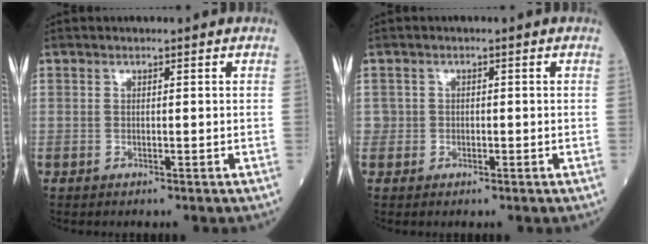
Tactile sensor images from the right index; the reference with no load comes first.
{"total": 1.4, "force": [-0.3, 1.4, 0.0], "torque": [0.015, 0.007, -0.008]}